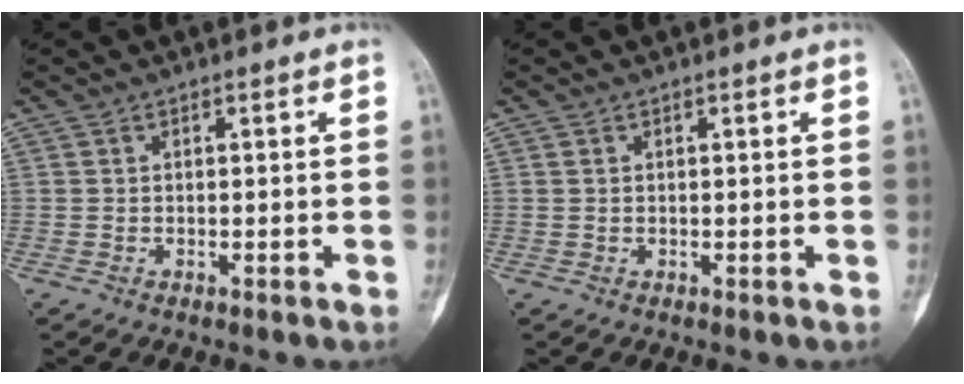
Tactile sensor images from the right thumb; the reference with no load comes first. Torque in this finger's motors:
{"motor_torque": [-0.33, -0.08, -0.16, 0.35, -0.08]}